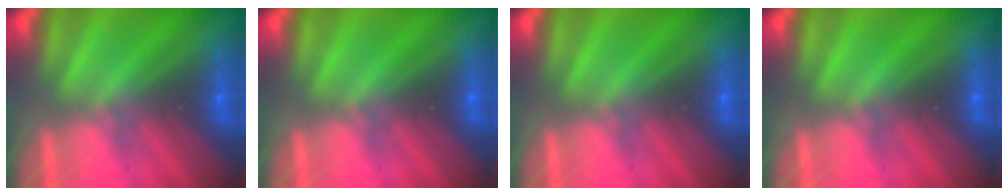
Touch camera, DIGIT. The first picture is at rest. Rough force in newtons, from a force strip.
{"total": 0.0}
{"total": 0.0}
{"total": 0.0}